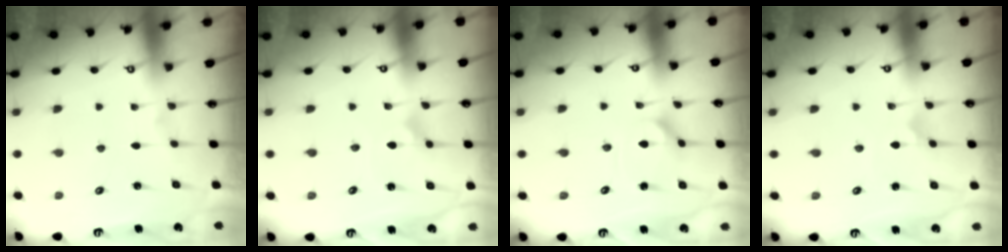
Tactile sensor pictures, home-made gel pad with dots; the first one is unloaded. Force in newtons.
{"total": 2.6, "press": 2.6, "slide": 0.1}
{"total": 5.1, "press": 5.0, "slide": 0.5}
{"total": 1.0, "press": 1.0, "slide": 0.0}